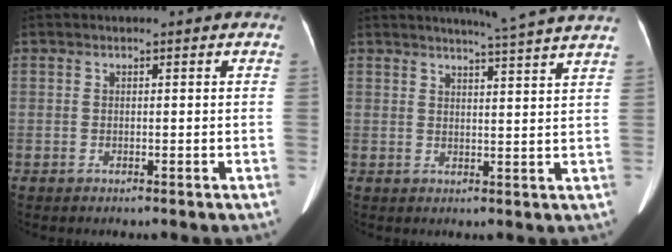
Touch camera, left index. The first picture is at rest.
{"total": 10.0, "force": [9.1, -1.6, 3.8], "torque": [-0.055, -0.020, 0.098]}